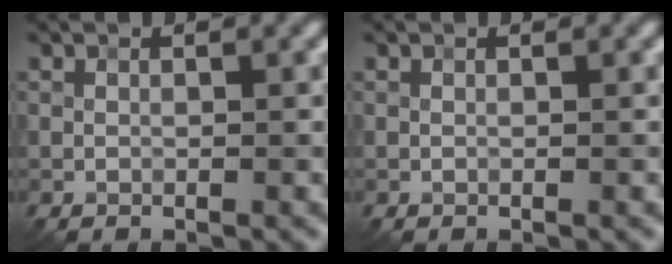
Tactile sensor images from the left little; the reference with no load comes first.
{"total": 0.0}